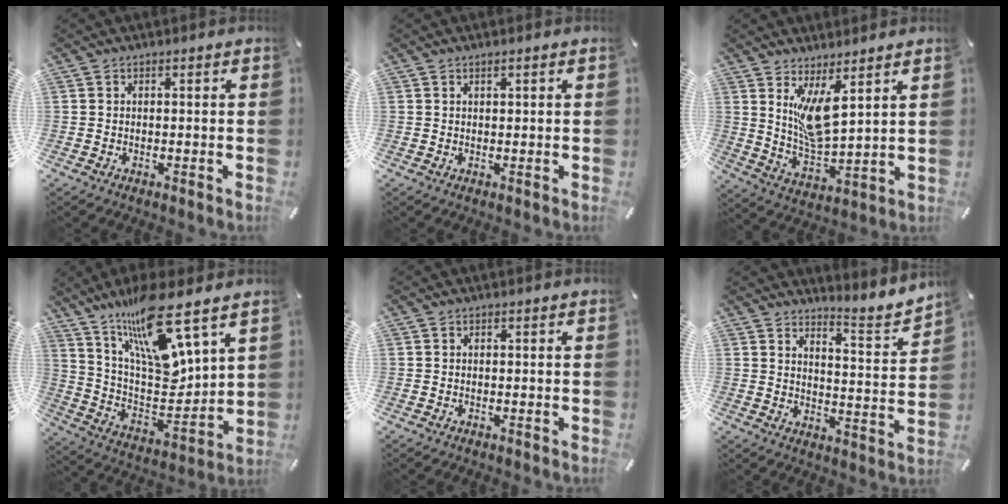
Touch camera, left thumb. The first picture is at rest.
{"total": 0.8, "force": [0.4, 0.2, 0.6], "torque": [-0.011, 0.000, 0.007]}
{"total": 10.6, "force": [5.2, 3.9, 8.3], "torque": [-0.168, -0.027, 0.093]}
{"total": 17.9, "force": [13.9, 4.5, 10.4], "torque": [-0.210, -0.107, 0.234]}
{"total": 0.0}
{"total": 6.1, "force": [5.6, 1.4, 1.9], "torque": [-0.025, -0.063, 0.090]}